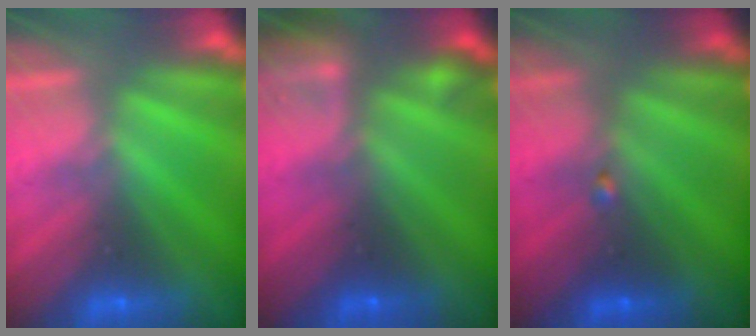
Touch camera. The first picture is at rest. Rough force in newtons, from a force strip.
{"total": 7.8}
{"total": 1.9}